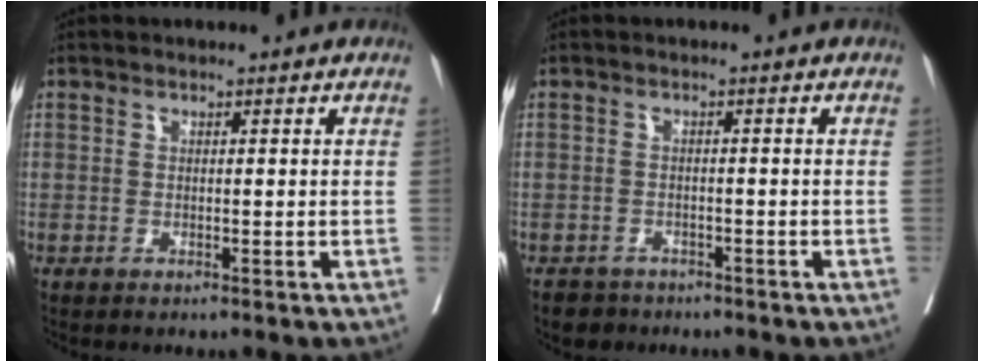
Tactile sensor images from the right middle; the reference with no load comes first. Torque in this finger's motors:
{"motor_torque": [0.44, -0.44, 0.04, 0.00]}